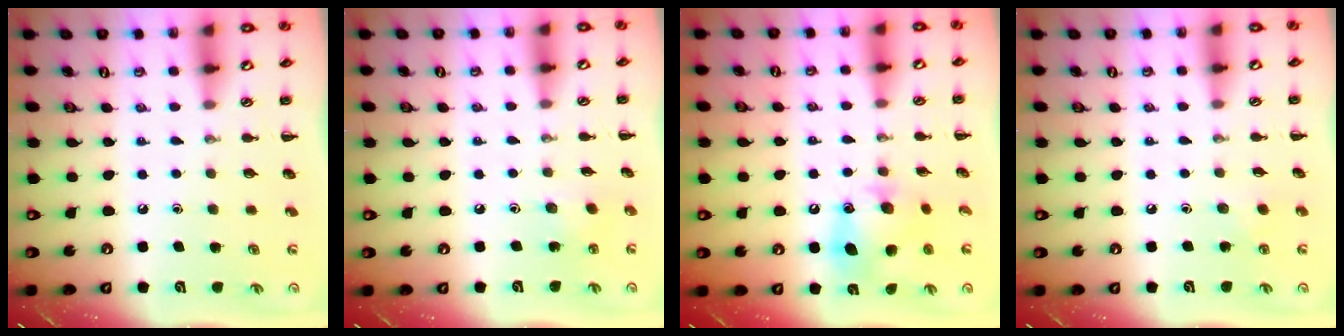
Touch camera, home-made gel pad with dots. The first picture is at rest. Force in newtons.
{"total": 3.3, "press": 3.2, "slide": 1.1}
{"total": 11.8, "press": 11.6, "slide": 1.7}
{"total": 4.8, "press": 4.7, "slide": 1.2}